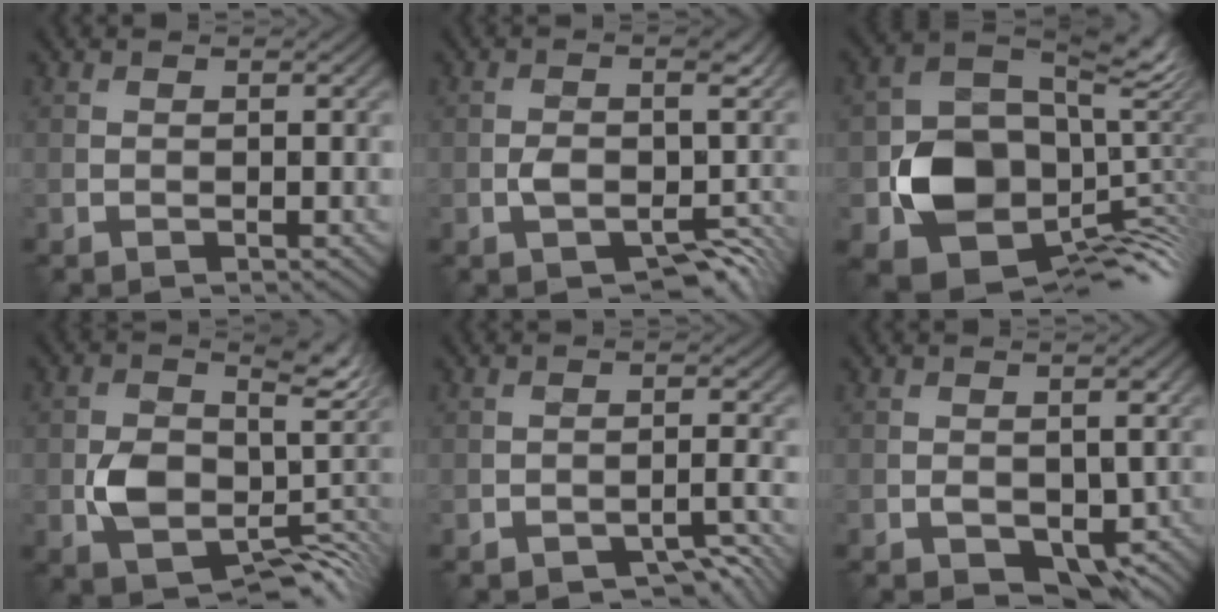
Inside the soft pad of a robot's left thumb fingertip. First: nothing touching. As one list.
[{"total": 5.9, "force": [-2.6, 2.9, 4.5], "torque": [-0.066, -0.004, -0.042]}, {"total": 13.9, "force": [-3.5, 10.6, 8.2], "torque": [-0.140, -0.035, -0.068]}, {"total": 9.2, "force": [-1.6, 6.1, 6.6], "torque": [-0.108, -0.027, -0.017]}, {"total": 3.5, "force": [-2.7, 1.2, 2.0], "torque": [-0.024, 0.002, -0.033]}, {"total": 5.4, "force": [-2.1, 3.2, 3.8], "torque": [-0.050, -0.019, -0.025]}]